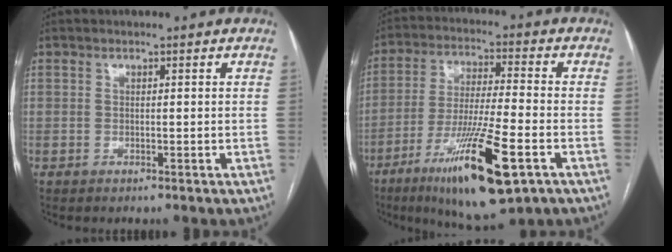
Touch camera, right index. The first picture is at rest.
{"total": 16.9, "force": [-8.0, 1.9, 14.7], "torque": [-0.273, -0.034, -0.133]}